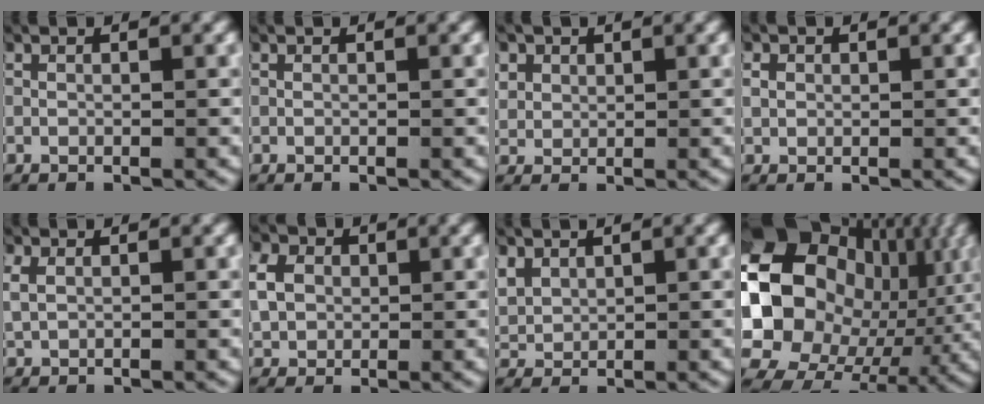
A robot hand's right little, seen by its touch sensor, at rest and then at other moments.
{"total": 0.0}
{"total": 3.3, "force": [1.2, 2.7, 1.4], "torque": [-0.050, -0.002, 0.022]}
{"total": 1.0, "force": [0.4, 0.9, 0.4], "torque": [-0.016, 0.004, 0.006]}
{"total": 1.9, "force": [0.8, 1.3, 1.1], "torque": [-0.035, 0.004, 0.018]}
{"total": 3.7, "force": [0.7, 3.1, 1.9], "torque": [-0.052, 0.002, 0.012]}
{"total": 2.9, "force": [1.2, 2.2, 1.3], "torque": [-0.051, -0.004, 0.031]}
{"total": 22.4, "force": [0.7, 17.6, 13.8], "torque": [-0.253, -0.023, 0.004]}